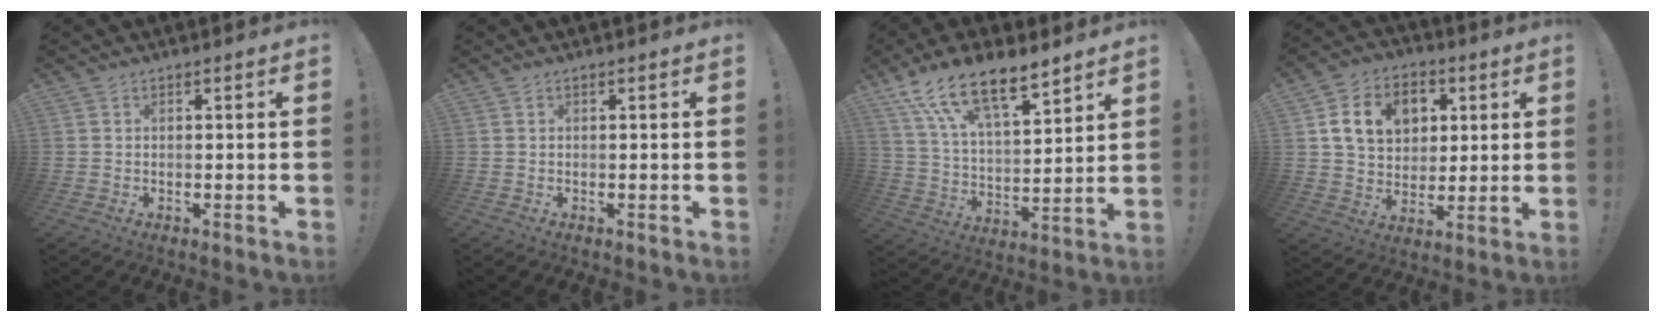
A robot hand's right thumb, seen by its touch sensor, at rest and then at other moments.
{"total": 0.0}
{"total": 16.1, "force": [11.8, 5.5, 9.4], "torque": [-0.173, -0.076, 0.213]}
{"total": 14.3, "force": [4.5, 11.2, 7.6], "torque": [-0.118, -0.007, 0.091]}